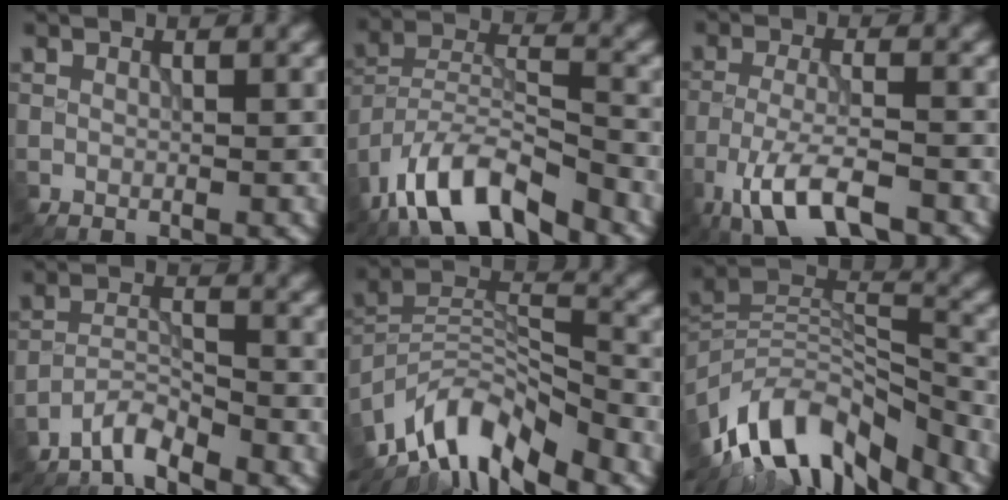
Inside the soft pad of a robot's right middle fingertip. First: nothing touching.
{"total": 9.1, "force": [-6.9, 2.8, 5.3], "torque": [-0.089, 0.001, -0.138]}
{"total": 6.5, "force": [-4.2, 1.9, 4.7], "torque": [-0.095, -0.005, -0.082]}
{"total": 3.0, "force": [-2.9, 0.3, 0.9], "torque": [-0.014, 0.005, -0.064]}
{"total": 9.5, "force": [-7.2, 3.2, 5.2], "torque": [-0.084, -0.001, -0.149]}
{"total": 13.1, "force": [-9.5, 5.3, 7.2], "torque": [-0.140, 0.024, -0.179]}